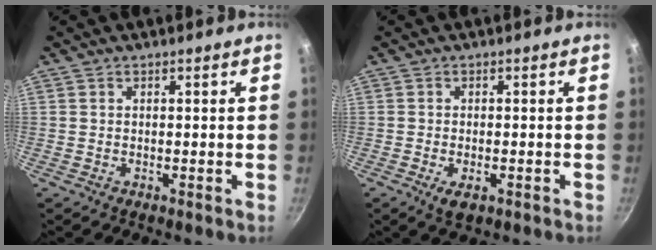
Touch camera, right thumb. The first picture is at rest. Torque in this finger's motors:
{"motor_torque": [-0.16, 0.07, 0.08, 0.35, -0.02]}